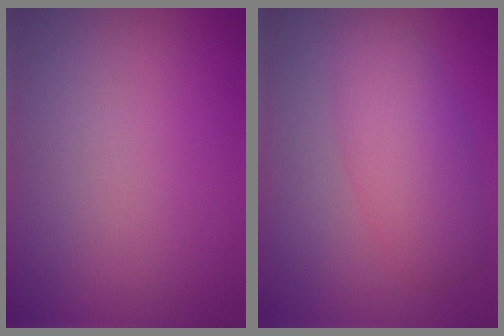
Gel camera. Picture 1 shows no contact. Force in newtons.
{"total": 4.1, "press": 4.1, "slide": 0.1}